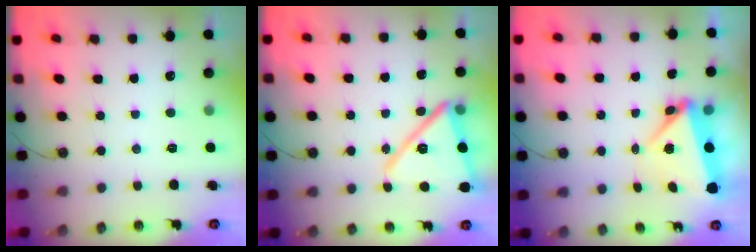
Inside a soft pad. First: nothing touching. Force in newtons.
{"total": 17.4, "press": 17.4, "slide": 1.3}
{"total": 6.0, "press": 6.0, "slide": 0.5}